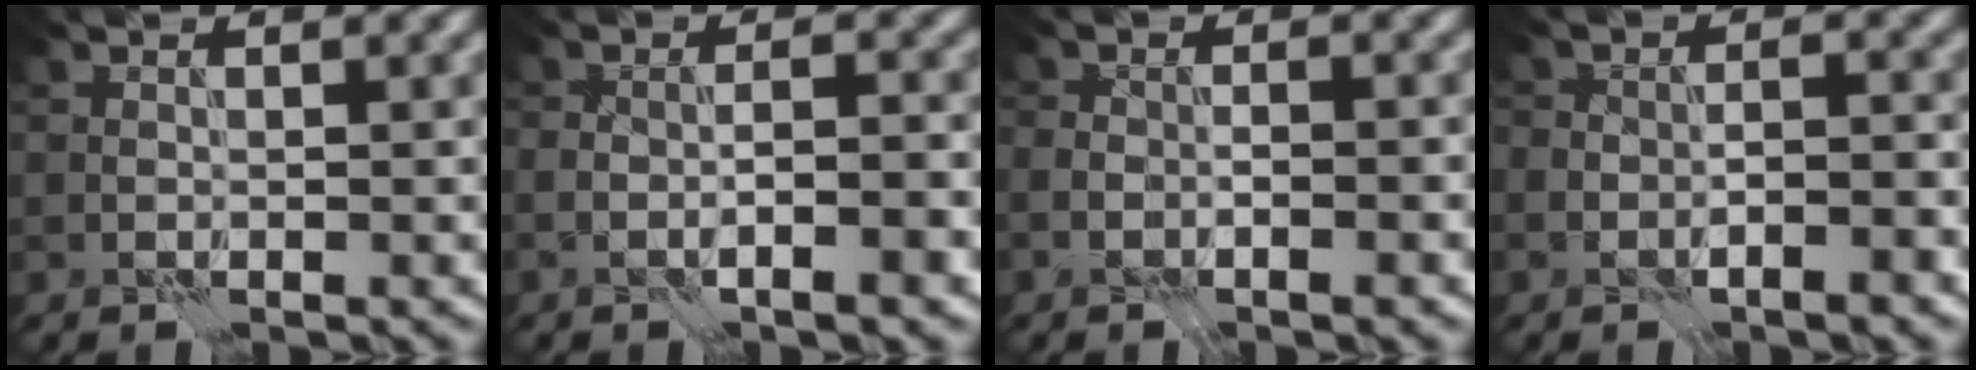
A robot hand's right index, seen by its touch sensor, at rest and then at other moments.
{"total": 3.2, "force": [-1.5, 0.8, 2.7], "torque": [-0.040, 0.005, -0.026]}
{"total": 2.0, "force": [-1.2, 0.8, 1.4], "torque": [-0.017, 0.005, -0.023]}
{"total": 3.0, "force": [-1.7, 1.5, 2.0], "torque": [-0.019, 0.008, -0.030]}